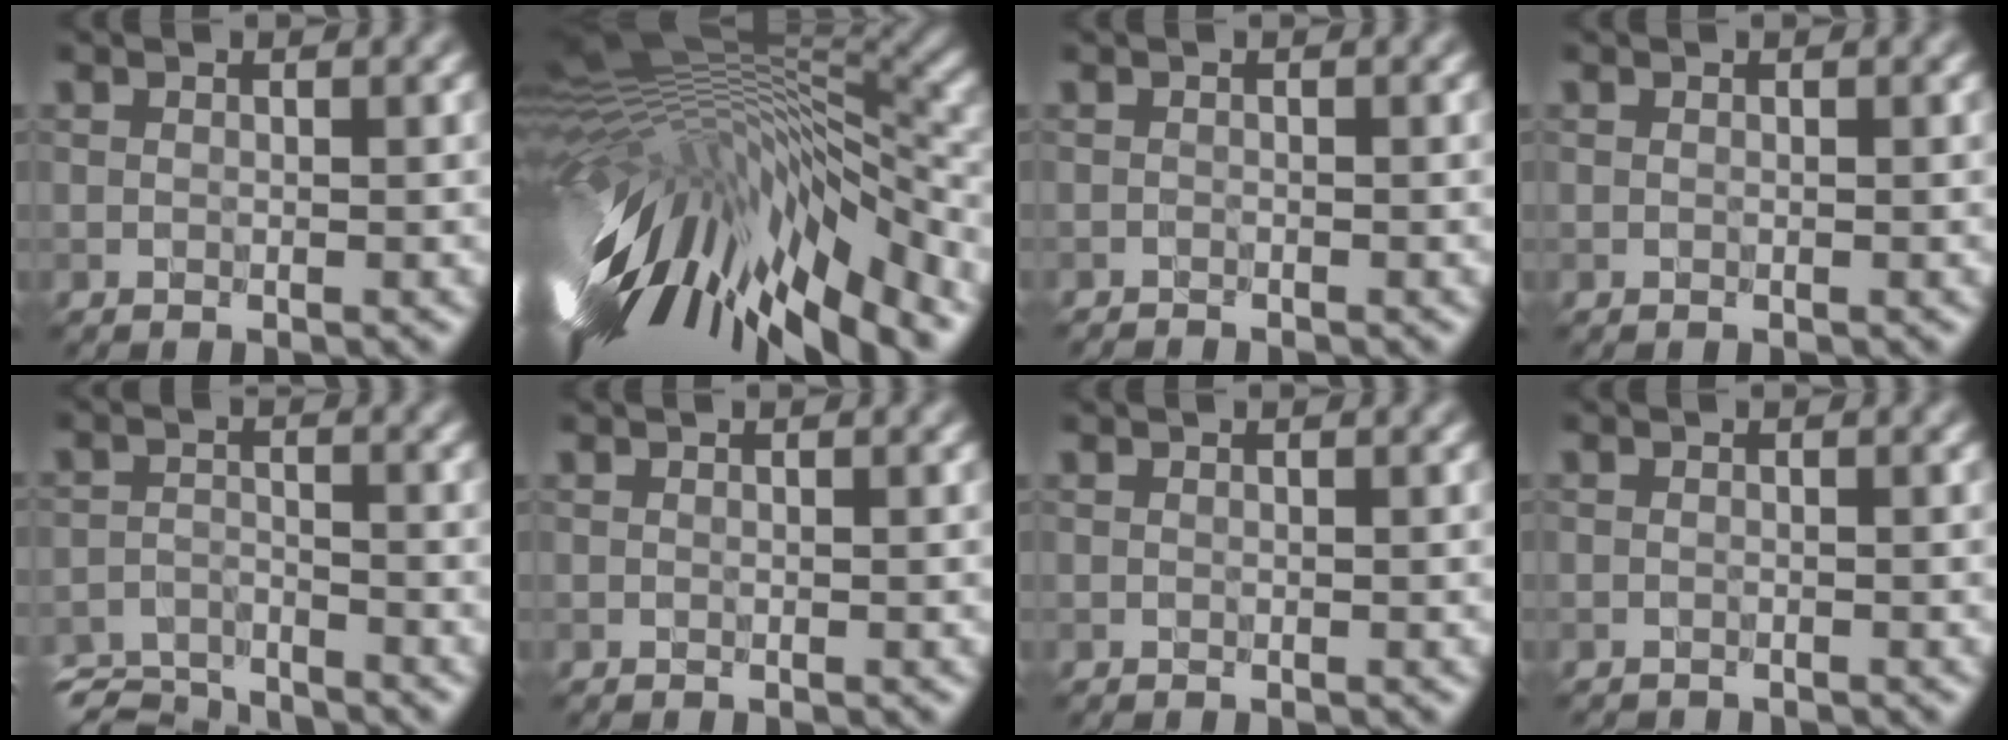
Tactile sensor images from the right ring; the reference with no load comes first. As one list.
[{"total": 16.4, "force": [-5.2, 5.6, 14.5], "torque": [-0.273, -0.006, -0.079]}, {"total": 0.8, "force": [-0.8, 0.0, 0.0], "torque": [0.002, -0.005, -0.015]}, {"total": 0.0}, {"total": 5.7, "force": [-5.4, 1.3, 1.3], "torque": [-0.030, -0.013, -0.101]}, {"total": 0.0}, {"total": 0.0}, {"total": 0.9, "force": [-0.9, 0.0, -0.1], "torque": [0.004, -0.006, -0.016]}]